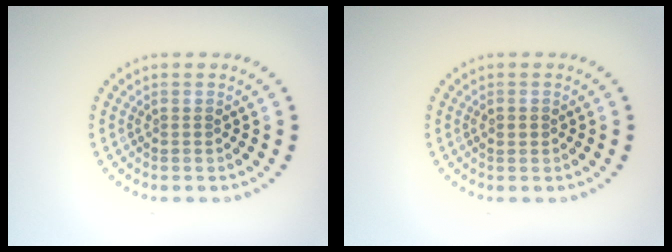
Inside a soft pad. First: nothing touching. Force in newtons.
{"total": 1.0, "press": 1.0, "slide": 0.1}